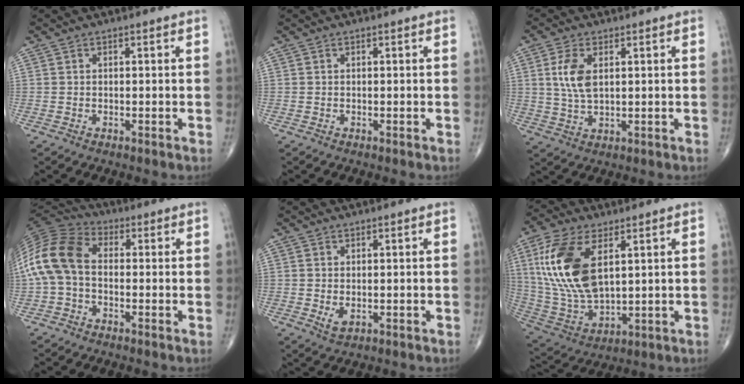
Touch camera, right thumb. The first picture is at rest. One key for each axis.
{"total": 0.0}
{"total": 6.5, "fx": 1.7, "fy": 3.4, "fz": 5.3, "tx": -0.112, "ty": -0.005, "tz": 0.036}
{"total": 13.3, "fx": -0.5, "fy": 8.9, "fz": 9.9, "tx": -0.205, "ty": 0.032, "tz": -0.022}
{"total": 2.1, "fx": -0.2, "fy": 1.3, "fz": 1.7, "tx": -0.029, "ty": -0.004, "tz": 0.003}
{"total": 18.5, "fx": 5.4, "fy": 9.6, "fz": 14.9, "tx": -0.308, "ty": -0.019, "tz": 0.112}